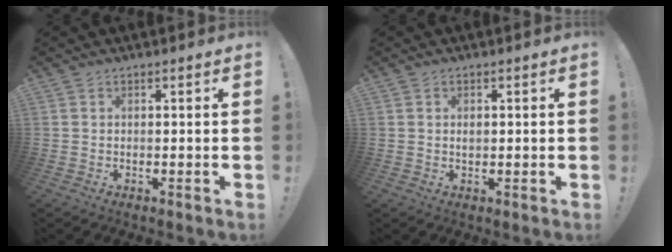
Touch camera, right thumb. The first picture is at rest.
{"total": 1.0, "force": [0.1, 0.8, 0.6], "torque": [-0.010, 0.002, 0.000]}